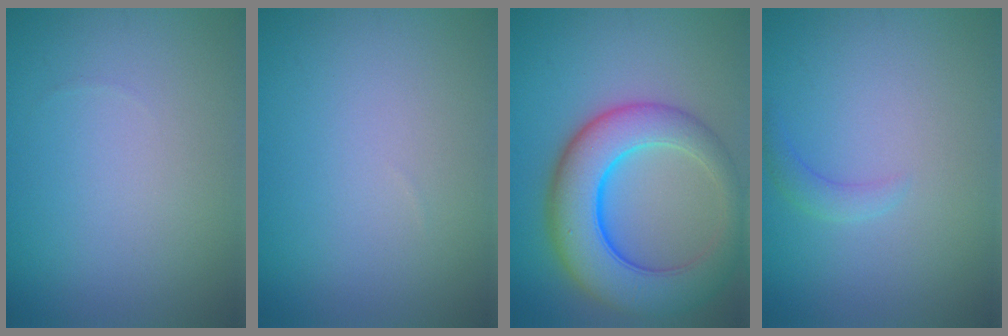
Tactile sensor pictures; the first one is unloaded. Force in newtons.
{"total": 0.0}
{"total": 9.2, "press": 9.2, "slide": 0.6}
{"total": 1.4, "press": 1.4, "slide": 0.1}